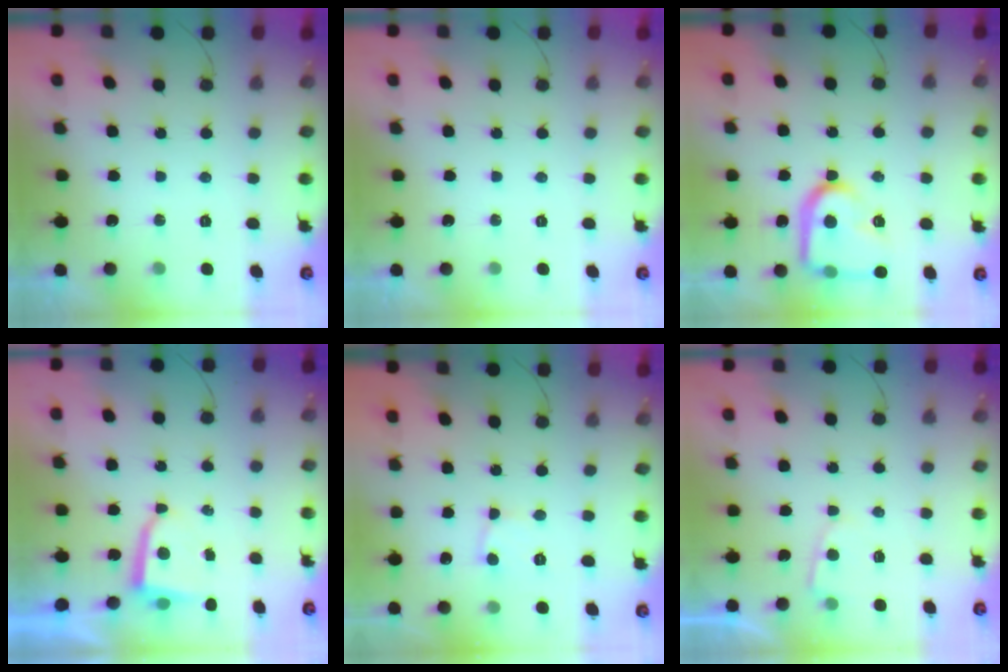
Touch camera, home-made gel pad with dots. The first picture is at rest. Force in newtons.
{"total": 0.0}
{"total": 18.3, "press": 18.2, "slide": 1.6}
{"total": 3.5, "press": 3.5, "slide": 0.4}
{"total": 2.6, "press": 2.6, "slide": 0.2}
{"total": 3.0, "press": 2.9, "slide": 0.3}